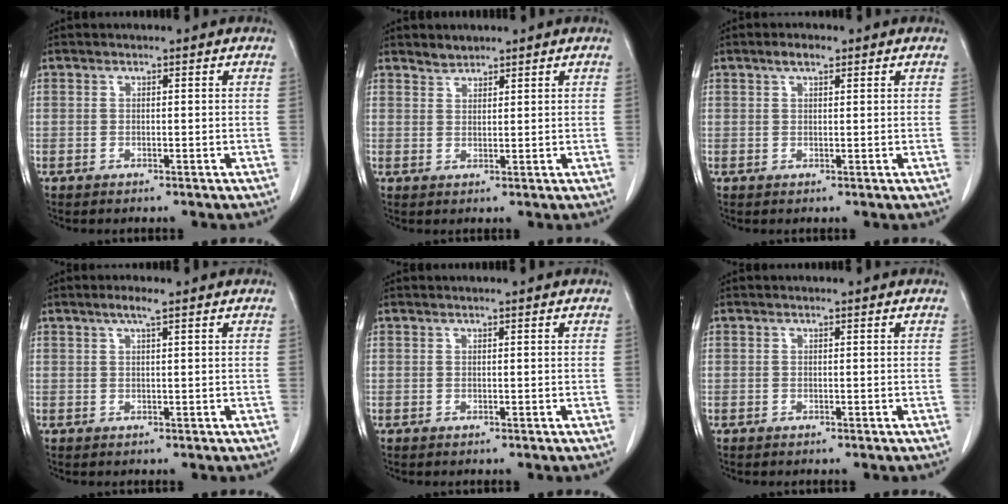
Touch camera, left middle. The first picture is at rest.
{"total": 1.6, "force": [1.5, 0.5, 0.0], "torque": [-0.002, 0.001, 0.030]}
{"total": 2.1, "force": [1.4, 0.7, 1.4], "torque": [-0.032, 0.007, 0.024]}
{"total": 1.9, "force": [1.2, -0.1, 1.5], "torque": [-0.034, 0.004, 0.024]}
{"total": 0.0}
{"total": 0.0}